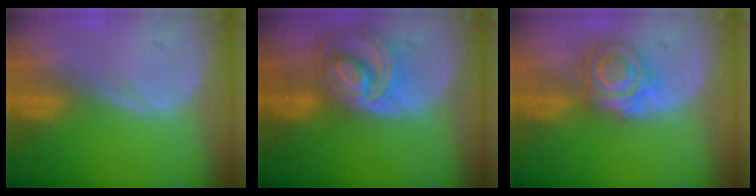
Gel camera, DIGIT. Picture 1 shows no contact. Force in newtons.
{"total": 8.7, "press": 7.5, "slide": 4.4}
{"total": 6.0, "press": 5.5, "slide": 2.3}